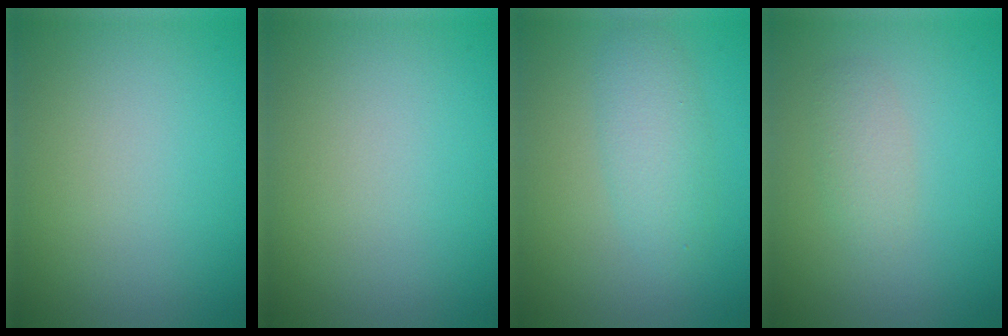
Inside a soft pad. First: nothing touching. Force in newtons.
{"total": 0.0}
{"total": 2.8, "press": 2.8, "slide": 0.2}
{"total": 1.7, "press": 1.7, "slide": 0.2}